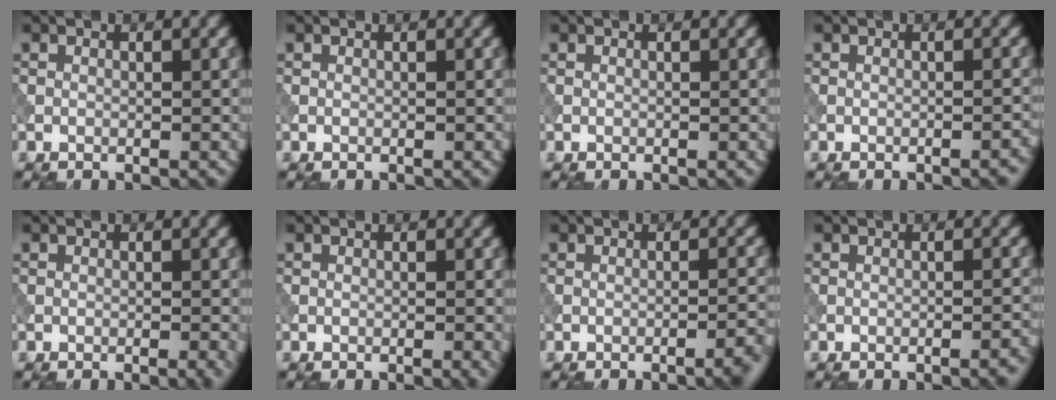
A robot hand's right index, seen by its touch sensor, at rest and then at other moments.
{"total": 0.0}
{"total": 0.0}
{"total": 1.3, "force": [-0.8, 0.3, 1.0], "torque": [-0.009, 0.005, -0.015]}
{"total": 1.2, "force": [-0.4, 0.3, 1.1], "torque": [-0.011, 0.000, -0.008]}
{"total": 0.9, "force": [-0.3, 0.2, 0.8], "torque": [-0.009, -0.001, -0.007]}
{"total": 2.9, "force": [-1.7, 0.6, 2.3], "torque": [-0.024, 0.010, -0.032]}
{"total": 1.7, "force": [-0.9, 0.4, 1.3], "torque": [-0.009, 0.006, -0.016]}